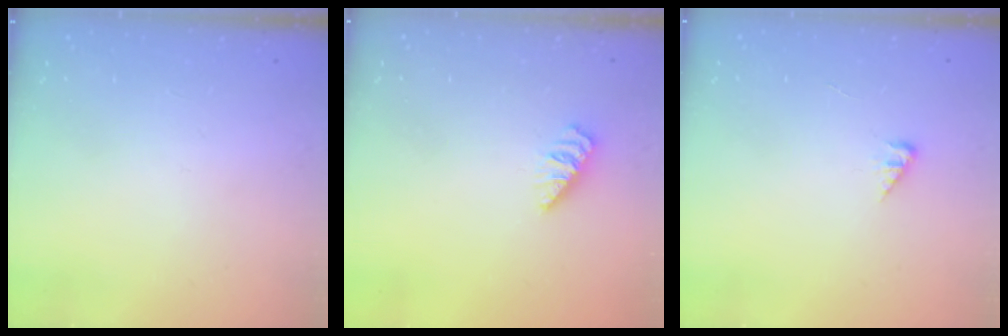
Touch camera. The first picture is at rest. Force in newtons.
{"total": 0.0}
{"total": 2.7, "press": 2.7, "slide": 0.3}